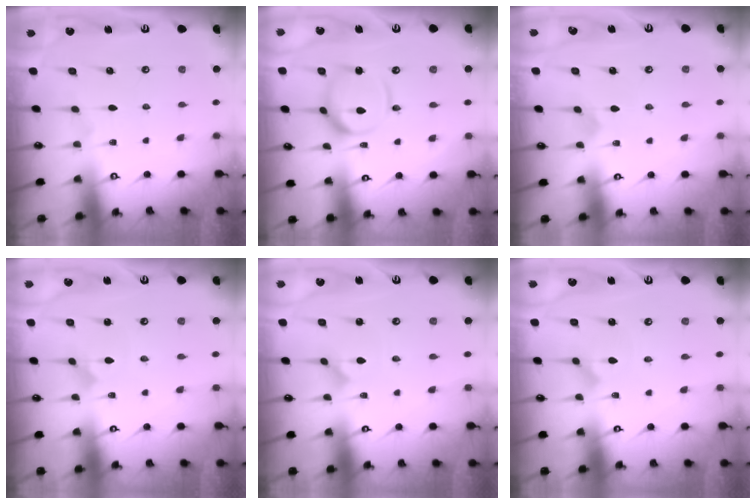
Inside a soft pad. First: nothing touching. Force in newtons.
{"total": 10.7, "press": 10.7, "slide": 1.1}
{"total": 2.4, "press": 2.4, "slide": 0.3}
{"total": 1.4, "press": 1.4, "slide": 0.1}
{"total": 2.3, "press": 2.3, "slide": 0.2}
{"total": 2.4, "press": 2.4, "slide": 0.2}